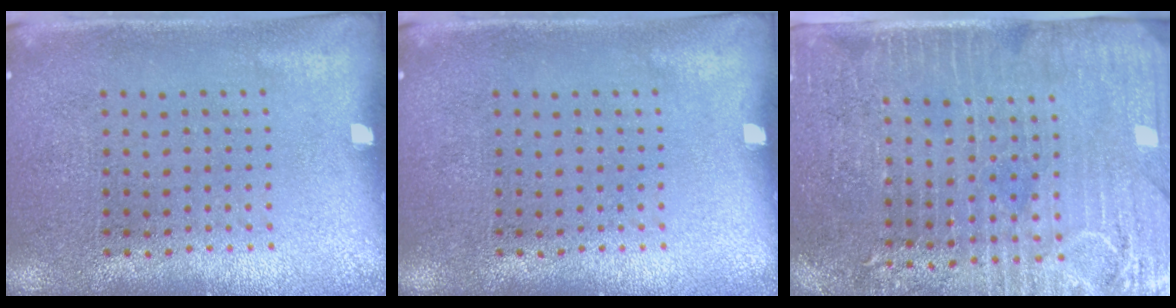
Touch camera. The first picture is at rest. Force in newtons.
{"total": 0.0}
{"total": 3.6, "press": 3.3, "slide": 1.6}